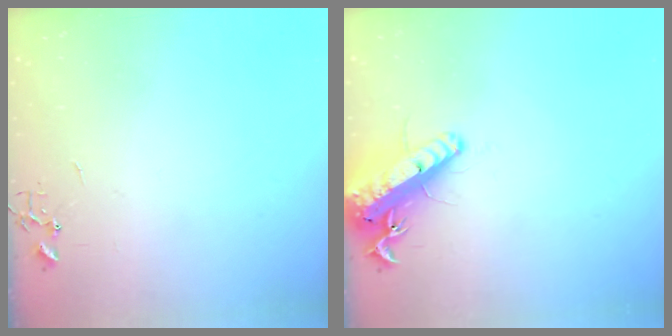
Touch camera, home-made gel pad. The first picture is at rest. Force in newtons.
{"total": 17.1, "press": 16.8, "slide": 3.4}